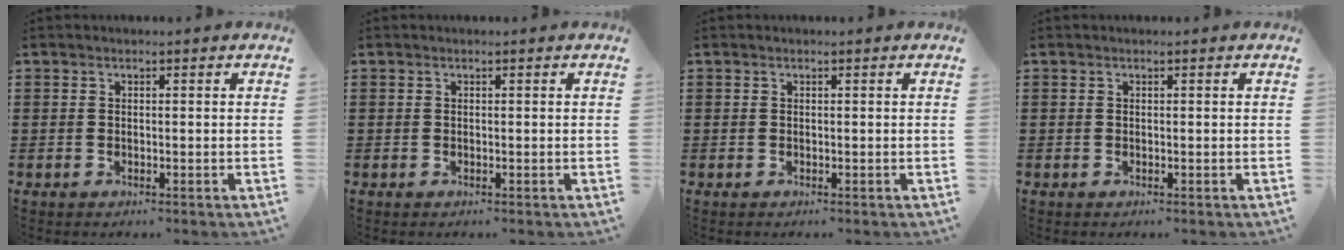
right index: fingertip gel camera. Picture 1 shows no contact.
{"total": 0.0}
{"total": 0.0}
{"total": 0.0}